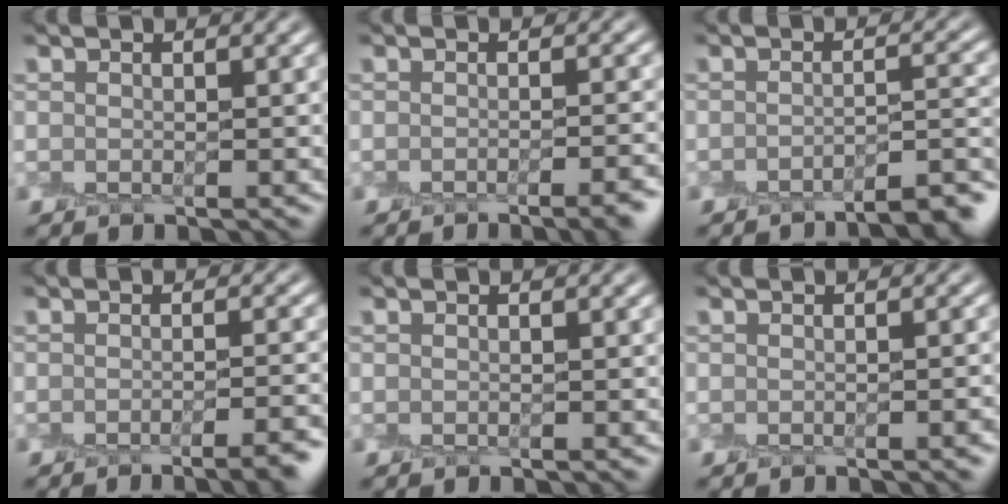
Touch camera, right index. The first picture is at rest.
{"total": 4.2, "force": [-2.9, 1.0, 3.0], "torque": [-0.024, -0.007, -0.030]}
{"total": 4.2, "force": [-3.7, 0.5, 2.0], "torque": [-0.022, 0.004, -0.051]}
{"total": 4.7, "force": [-3.3, 1.0, 3.2], "torque": [-0.031, -0.008, -0.038]}
{"total": 0.0}
{"total": 2.3, "force": [-1.4, 0.5, 1.7], "torque": [-0.014, -0.004, -0.014]}